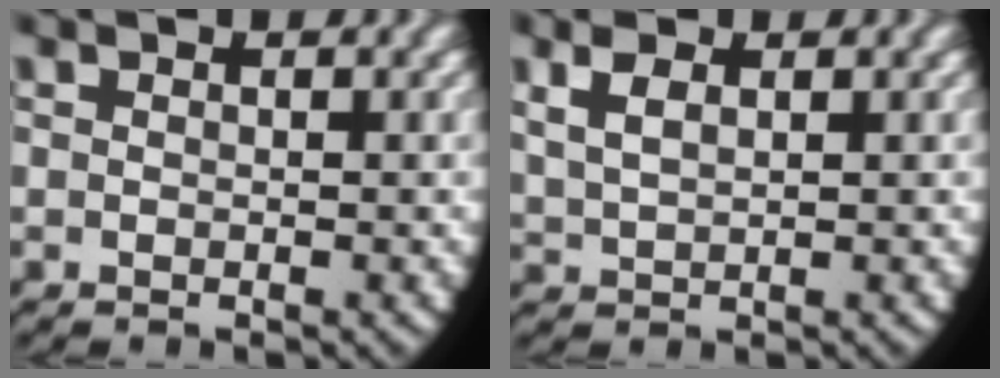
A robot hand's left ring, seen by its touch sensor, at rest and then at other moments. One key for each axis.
{"total": 2.7, "fx": 1.5, "fy": 1.6, "fz": 1.6, "tx": -0.040, "ty": 0.001, "tz": 0.035}